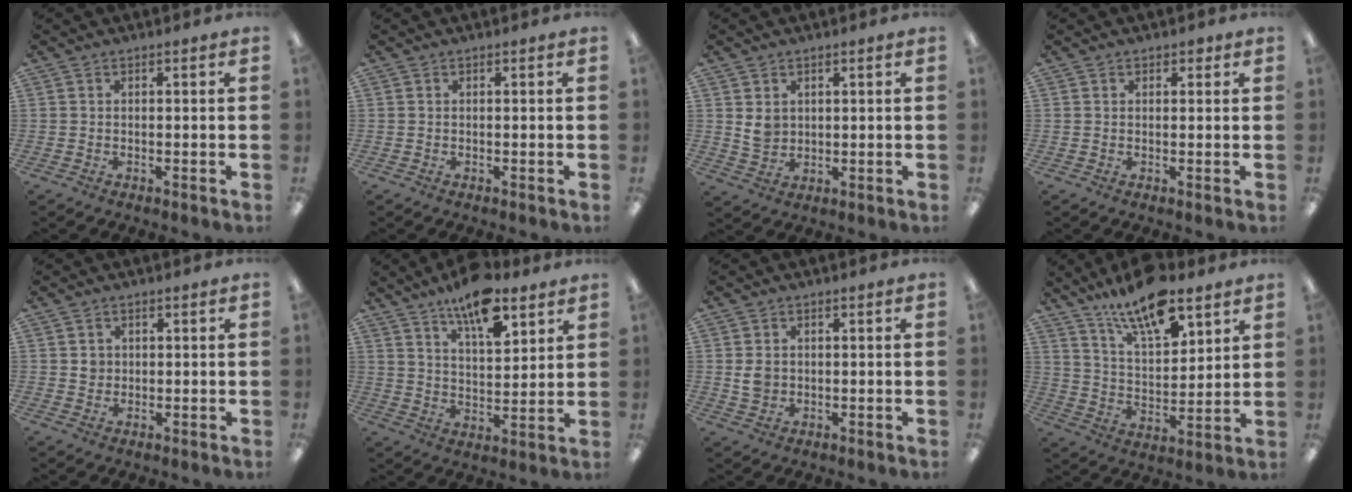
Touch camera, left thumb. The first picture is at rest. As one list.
[{"total": 0.0}, {"total": 4.1, "force": [1.6, 3.4, 1.8], "torque": [-0.023, -0.003, 0.029]}, {"total": 1.4, "force": [0.9, 1.0, 0.4], "torque": [0.000, -0.001, 0.015]}, {"total": 2.0, "force": [0.6, 1.8, 0.5], "torque": [-0.004, 0.002, 0.007]}, {"total": 12.8, "force": [9.2, 5.1, 7.3], "torque": [-0.108, -0.049, 0.157]}, {"total": 3.3, "force": [0.3, 2.8, 1.7], "torque": [-0.025, 0.001, 0.005]}, {"total": 16.1, "force": [11.8, 5.8, 9.2], "torque": [-0.159, -0.063, 0.203]}]